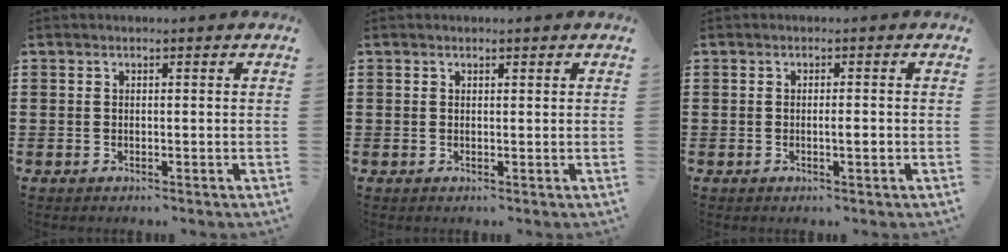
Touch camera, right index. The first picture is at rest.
{"total": 0.5, "force": [0.4, 0.3, 0.2], "torque": [-0.004, 0.002, 0.008]}
{"total": 1.5, "force": [-0.3, 0.3, 1.5], "torque": [-0.026, -0.001, -0.005]}